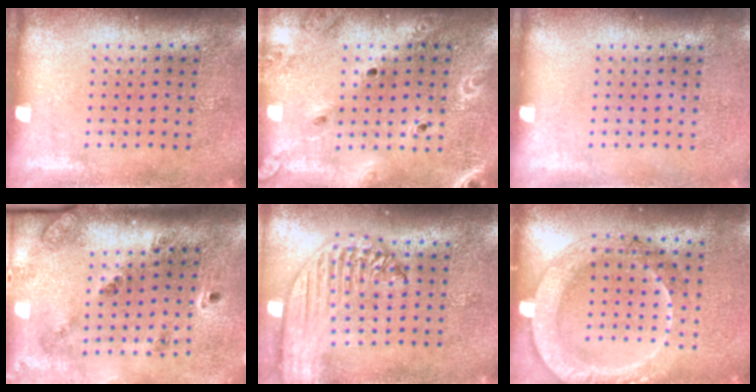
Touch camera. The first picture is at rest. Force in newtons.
{"total": 2.0, "press": 1.9, "slide": 0.7}
{"total": 0.0}
{"total": 1.8, "press": 1.6, "slide": 0.8}
{"total": 2.5, "press": 2.1, "slide": 1.3}
{"total": 1.9, "press": 1.8, "slide": 0.6}